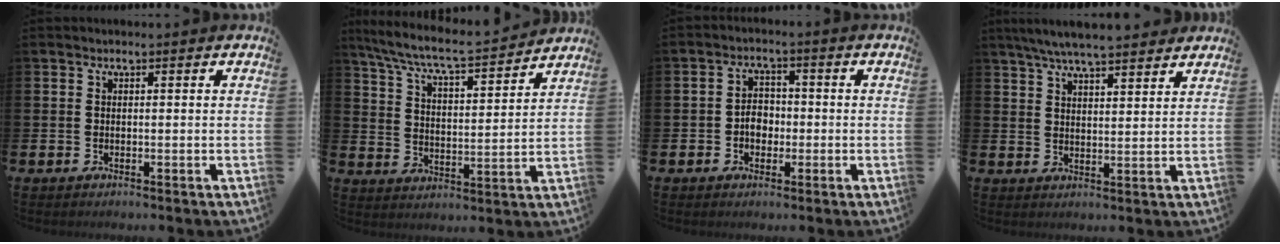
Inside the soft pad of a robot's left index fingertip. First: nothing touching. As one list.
[{"total": 7.3, "force": [6.9, 0.4, 2.5], "torque": [-0.079, -0.054, 0.115]}, {"total": 3.2, "force": [-0.8, 2.4, 1.9], "torque": [-0.024, 0.001, -0.021]}, {"total": 6.1, "force": [5.8, 0.5, 1.9], "torque": [-0.061, -0.017, 0.107]}]